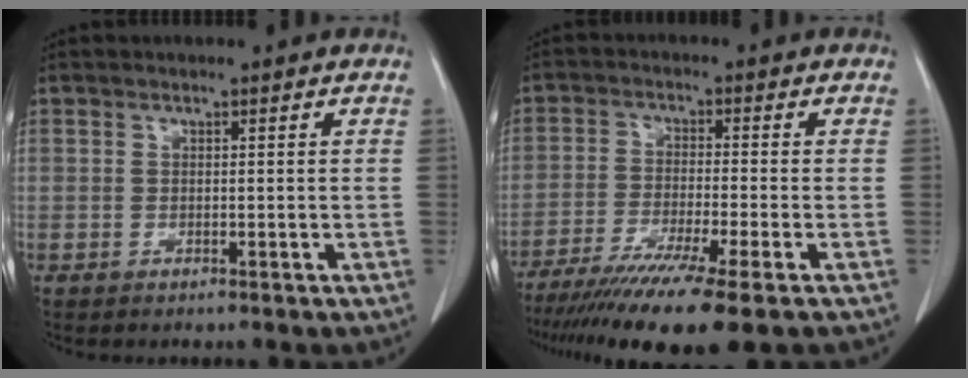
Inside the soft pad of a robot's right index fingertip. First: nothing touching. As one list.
[{"total": 13.7, "force": [-10.0, -0.5, 9.4], "torque": [-0.161, -0.041, -0.163]}]